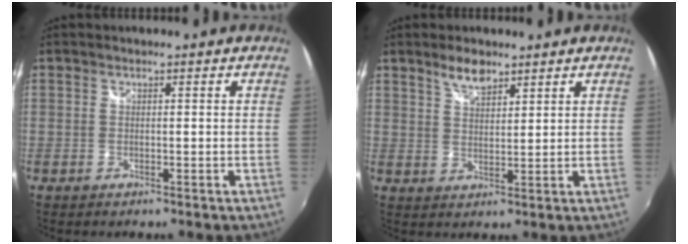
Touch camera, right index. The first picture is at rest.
{"total": 4.4, "force": [3.4, 1.7, 2.3], "torque": [-0.037, 0.004, 0.062]}